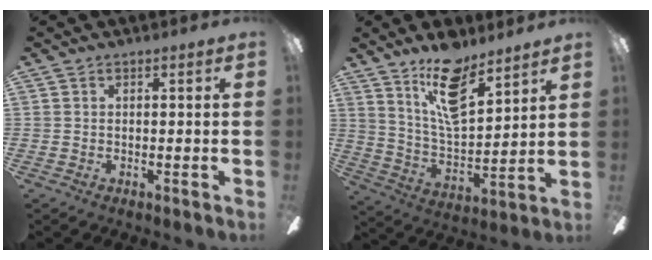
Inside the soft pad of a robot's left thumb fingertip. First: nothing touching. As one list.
[{"total": 16.7, "force": [10.9, 6.7, 10.7], "torque": [-0.190, -0.044, 0.190]}]